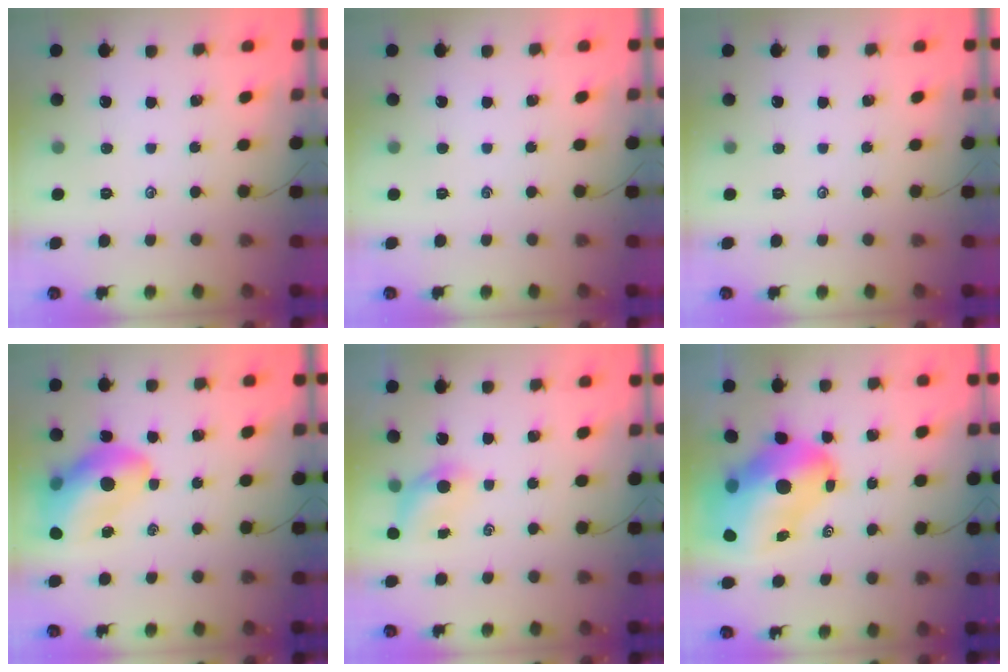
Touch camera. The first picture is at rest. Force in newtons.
{"total": 0.0}
{"total": 0.0}
{"total": 14.5, "press": 13.9, "slide": 4.1}
{"total": 5.7, "press": 5.7, "slide": 0.7}
{"total": 18.9, "press": 18.1, "slide": 5.5}